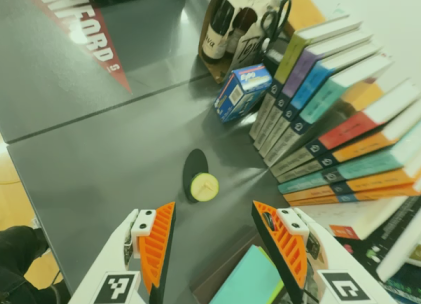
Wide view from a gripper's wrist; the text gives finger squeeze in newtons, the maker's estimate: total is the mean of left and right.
{"total": 0.0}